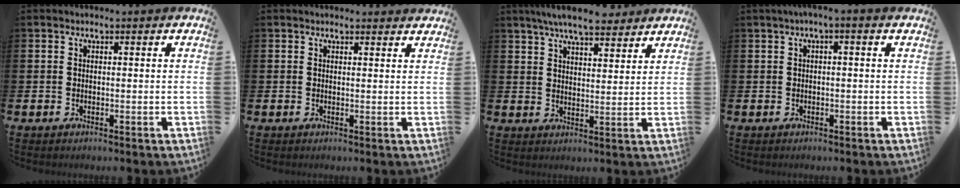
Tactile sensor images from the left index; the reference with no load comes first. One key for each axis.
{"total": 1.1, "fx": 1.0, "fy": 0.2, "fz": 0.2, "tx": 0.004, "ty": -0.001, "tz": 0.017}
{"total": 7.0, "fx": 6.4, "fy": 1.4, "fz": 2.5, "tx": -0.057, "ty": -0.021, "tz": 0.114}
{"total": 1.3, "fx": 0.0, "fy": 0.0, "fz": 1.3, "tx": -0.028, "ty": 0.002, "tz": 0.000}